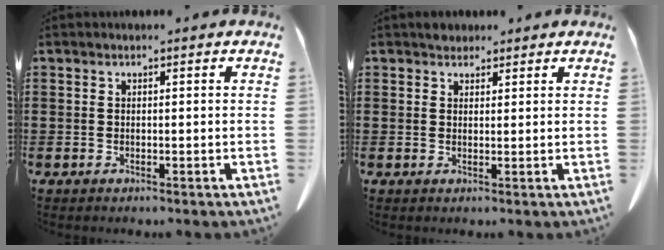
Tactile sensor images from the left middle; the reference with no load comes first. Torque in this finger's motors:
{"motor_torque": [-0.13, 0.03, 0.00, 0.00]}